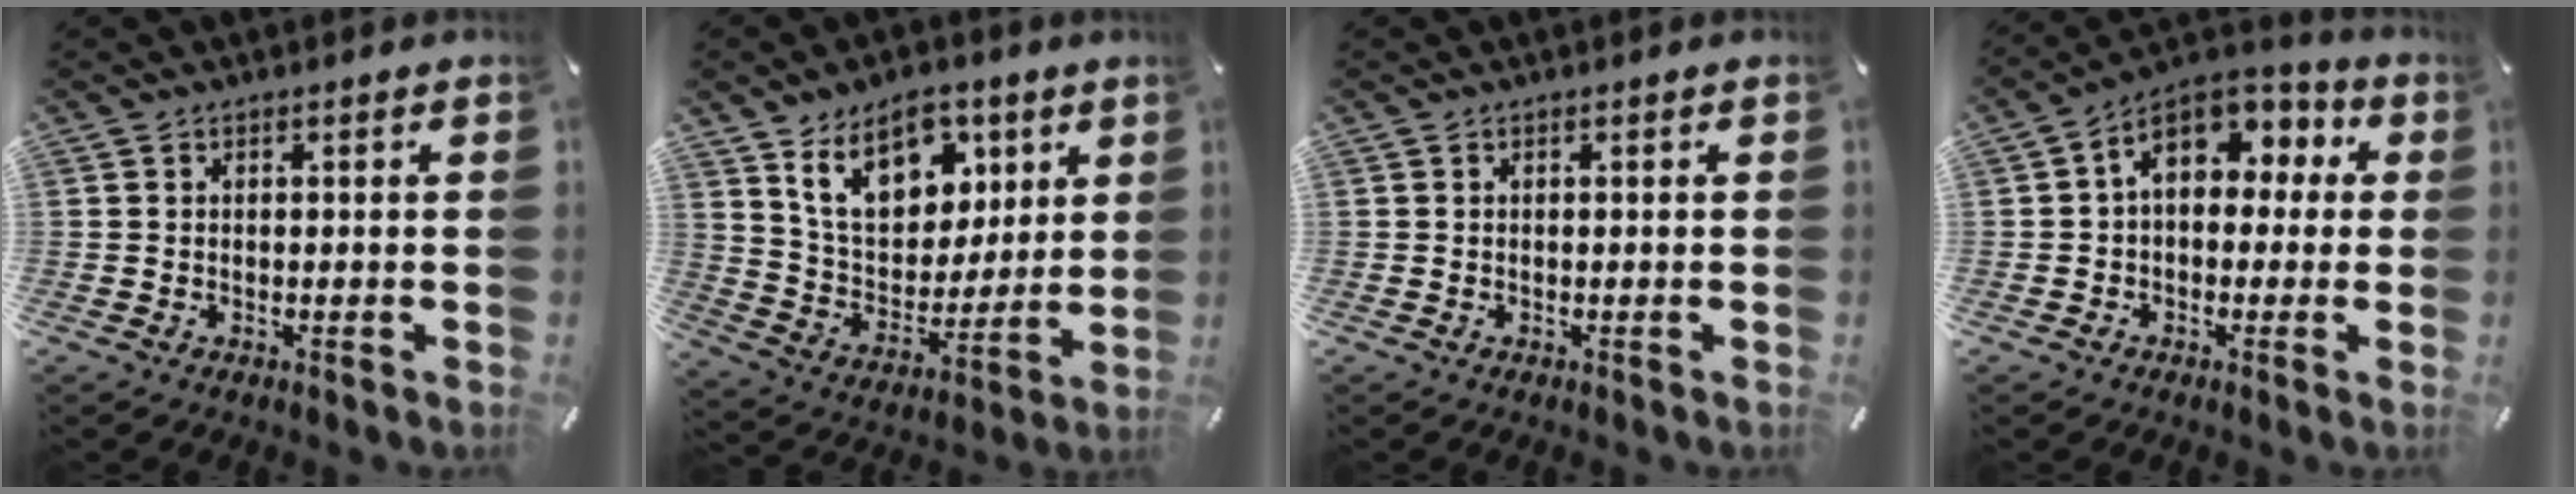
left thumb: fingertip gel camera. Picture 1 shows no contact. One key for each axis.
{"total": 14.8, "fx": 8.3, "fy": 10.1, "fz": 7.1, "tx": -0.117, "ty": -0.031, "tz": 0.156}
{"total": 0.0}
{"total": 9.6, "fx": 2.8, "fy": 6.6, "fz": 6.4, "tx": -0.106, "ty": -0.004, "tz": 0.051}